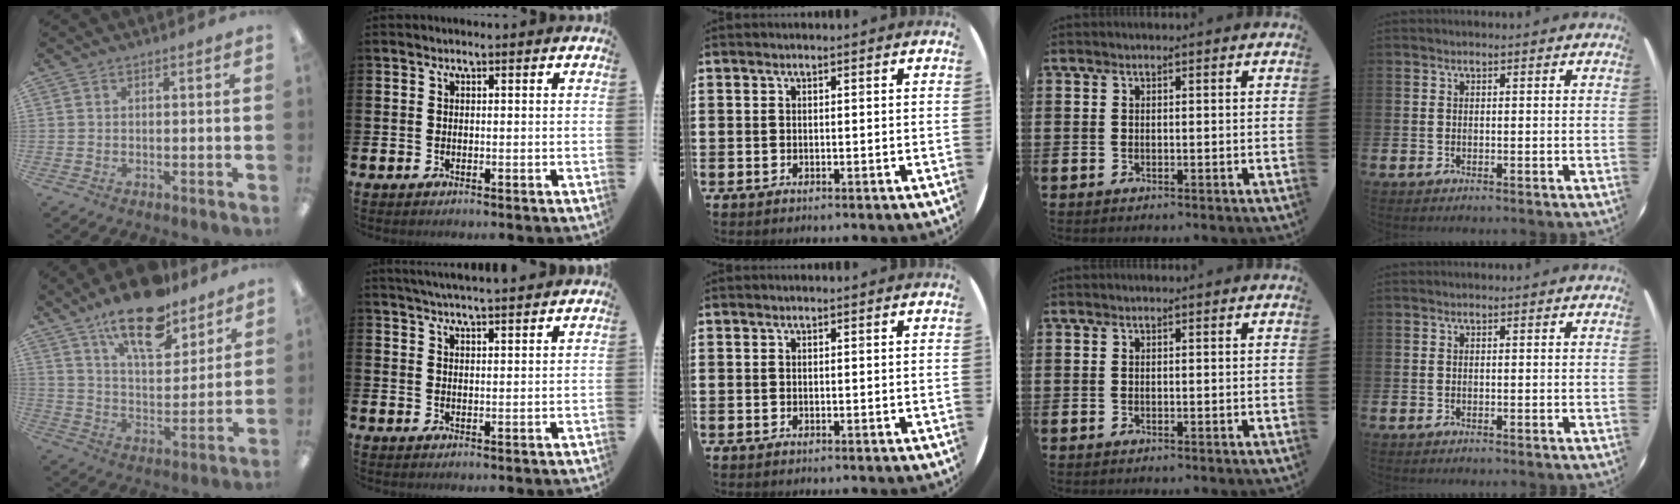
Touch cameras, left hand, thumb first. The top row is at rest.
{"thumb": {"total": 17.5, "force": [13.1, 6.8, 9.5], "torque": [-0.156, -0.070, 0.223]}, "index": {"total": 3.8, "force": [3.8, -0.3, 0.6], "torque": [-0.020, -0.013, 0.068]}}